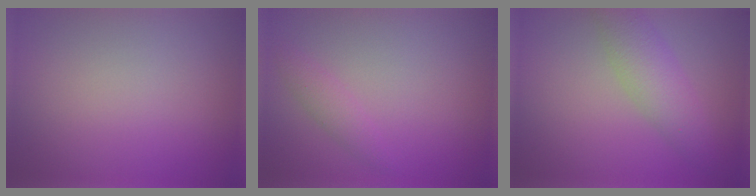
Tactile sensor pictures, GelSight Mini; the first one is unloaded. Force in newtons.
{"total": 1.5, "press": 1.4, "slide": 0.1}
{"total": 3.8, "press": 3.8, "slide": 0.1}